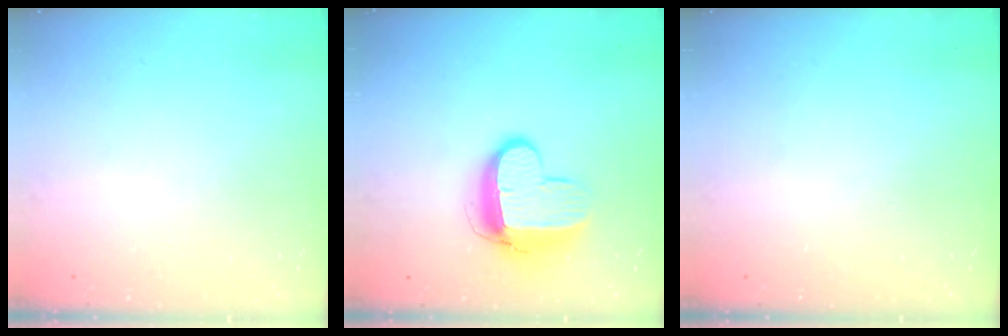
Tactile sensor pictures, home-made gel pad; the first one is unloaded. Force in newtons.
{"total": 11.4, "press": 11.3, "slide": 0.9}
{"total": 0.0}